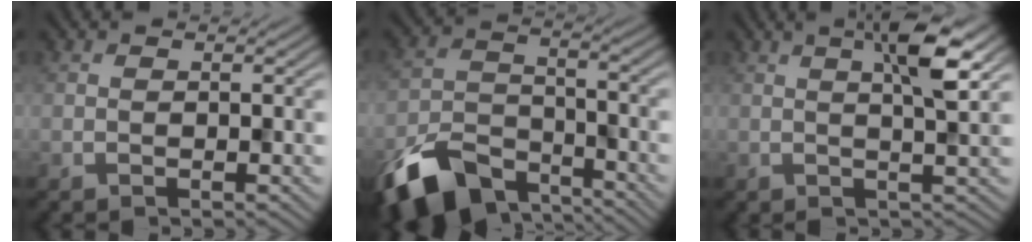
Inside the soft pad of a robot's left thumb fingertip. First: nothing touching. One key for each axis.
{"total": 11.6, "fx": -8.2, "fy": 5.8, "fz": 5.9, "tx": -0.128, "ty": -0.018, "tz": -0.155}
{"total": 5.6, "fx": 2.1, "fy": 0.6, "fz": 5.1, "tx": -0.087, "ty": 0.011, "tz": 0.034}